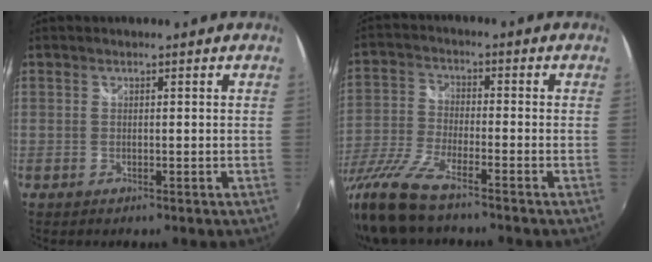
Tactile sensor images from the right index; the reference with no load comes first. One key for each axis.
{"total": 11.5, "fx": -9.0, "fy": 2.0, "fz": 6.9, "tx": -0.155, "ty": -0.027, "tz": -0.181}